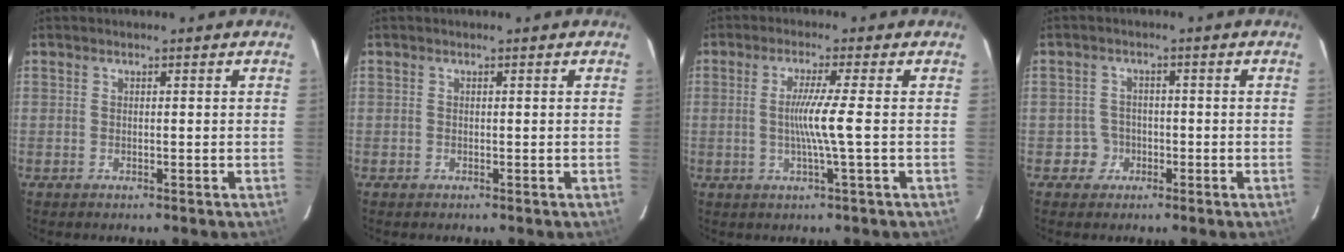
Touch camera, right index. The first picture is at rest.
{"total": 0.0}
{"total": 5.4, "force": [-0.3, -1.4, 5.2], "torque": [-0.100, -0.010, -0.006]}
{"total": 3.0, "force": [-1.0, 2.8, -0.3], "torque": [0.014, 0.013, -0.019]}